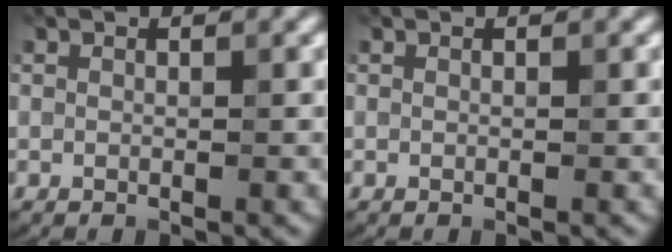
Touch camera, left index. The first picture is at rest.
{"total": 0.0}